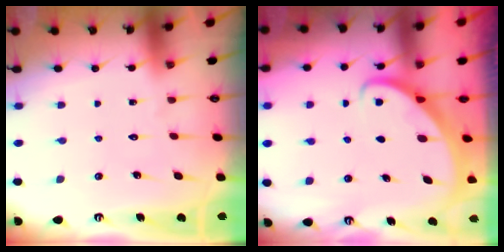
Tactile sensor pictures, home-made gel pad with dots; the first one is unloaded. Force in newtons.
{"total": 2.7, "press": 2.6, "slide": 0.2}